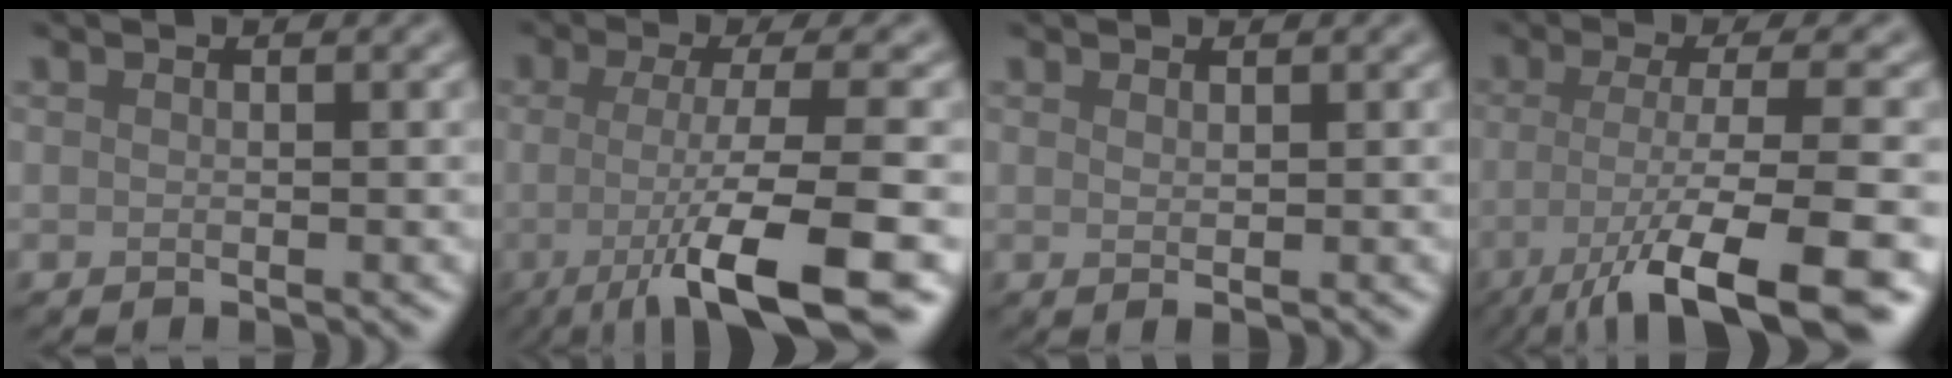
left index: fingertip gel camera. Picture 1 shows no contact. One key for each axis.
{"total": 9.7, "fx": -2.8, "fy": 2.1, "fz": 9.0, "tx": -0.119, "ty": -0.007, "tz": -0.057}
{"total": 0.8, "fx": 0.4, "fy": 0.2, "fz": 0.7, "tx": -0.013, "ty": -0.003, "tz": 0.007}
{"total": 10.2, "fx": -4.3, "fy": 2.5, "fz": 8.9, "tx": -0.125, "ty": -0.010, "tz": -0.079}